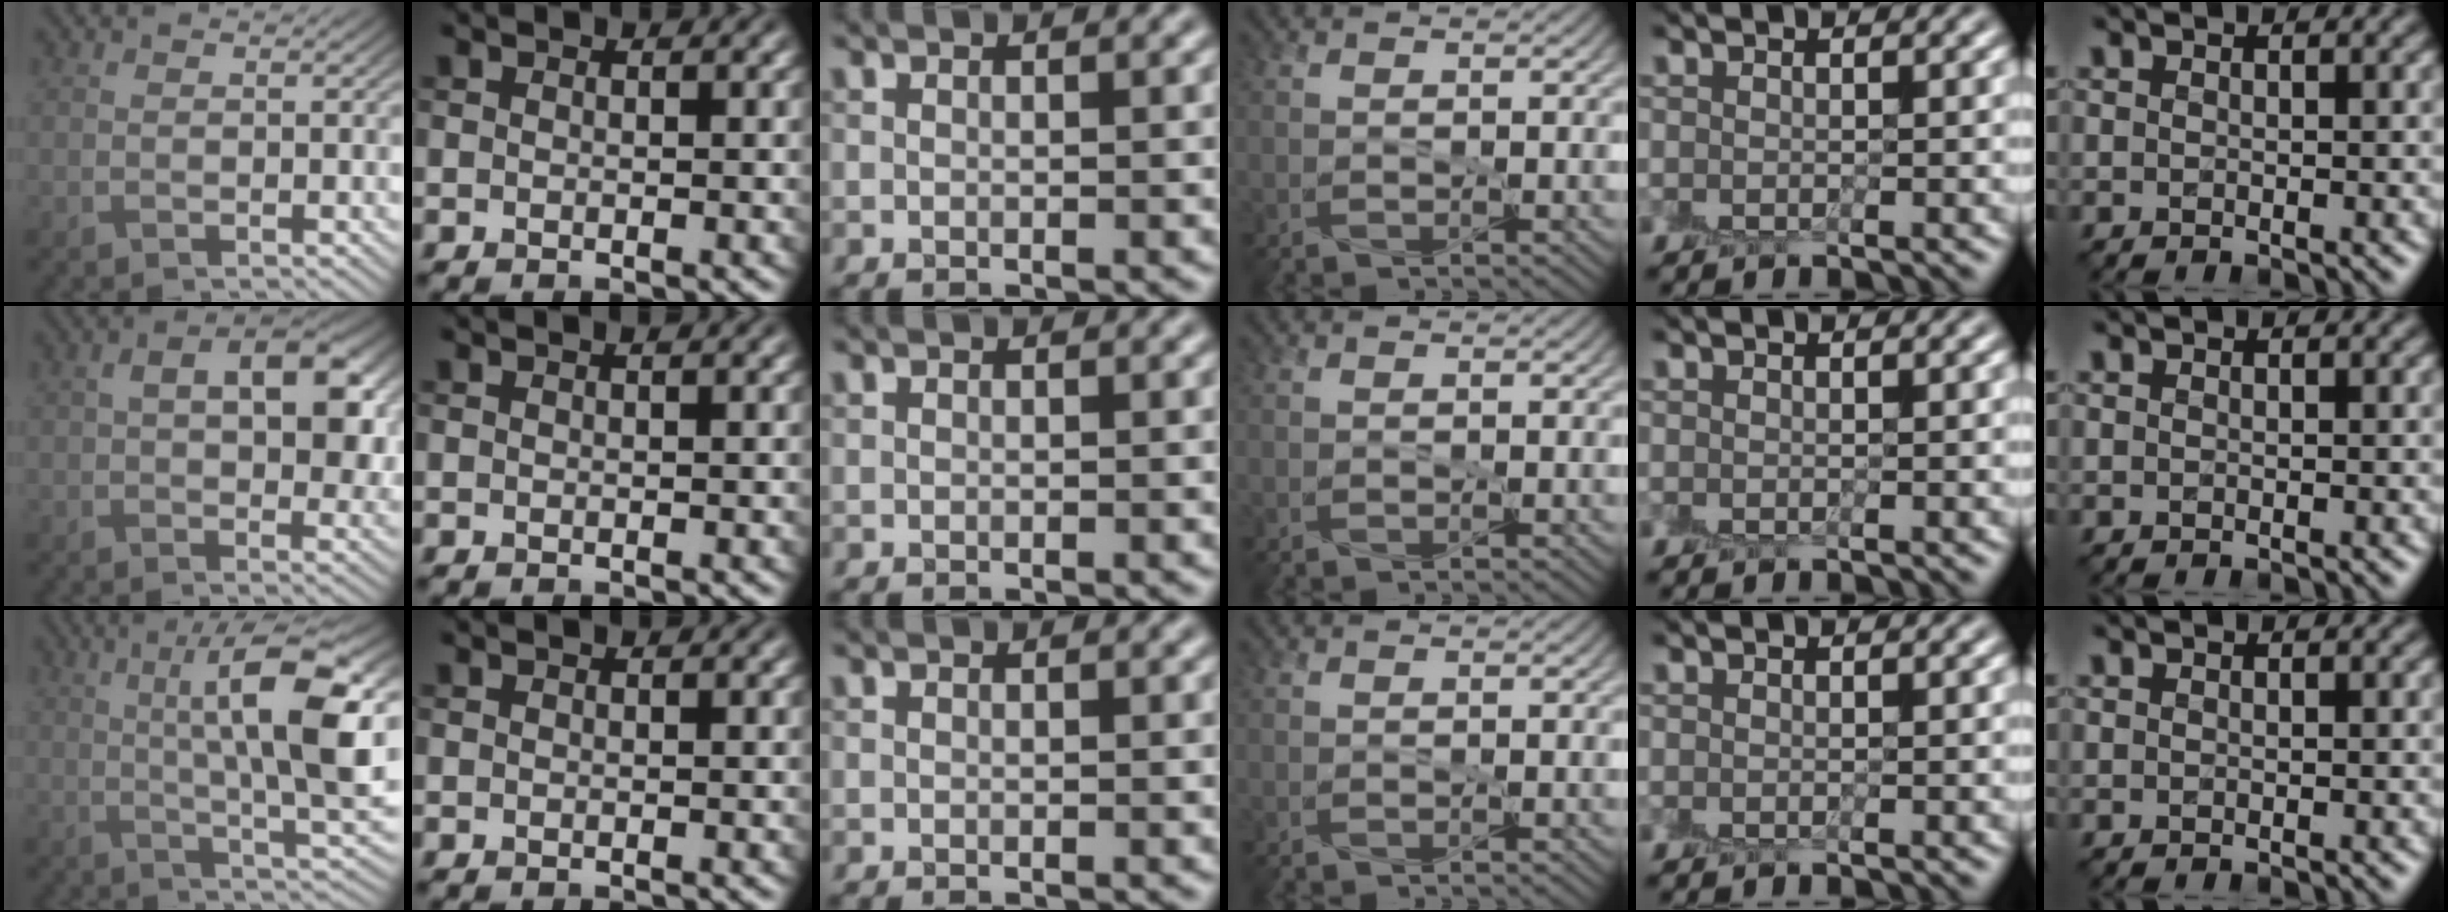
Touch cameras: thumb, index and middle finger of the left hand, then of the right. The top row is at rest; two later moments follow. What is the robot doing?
{"motion": "peel", "object": "sticky note"}